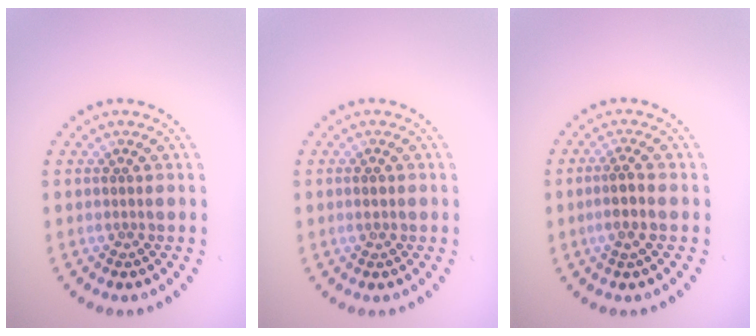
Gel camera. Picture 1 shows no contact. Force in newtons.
{"total": 1.1, "press": 1.1, "slide": 0.1}
{"total": 2.4, "press": 2.2, "slide": 1.1}